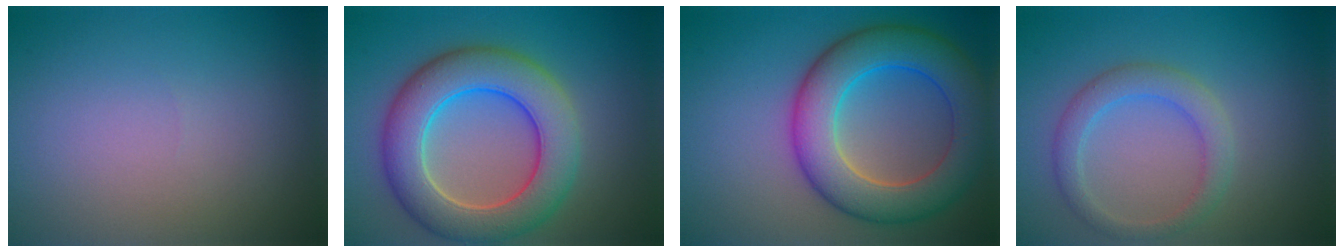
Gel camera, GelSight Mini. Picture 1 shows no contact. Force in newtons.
{"total": 8.6, "press": 8.6, "slide": 0.6}
{"total": 8.7, "press": 8.7, "slide": 0.4}
{"total": 2.9, "press": 2.9, "slide": 0.3}